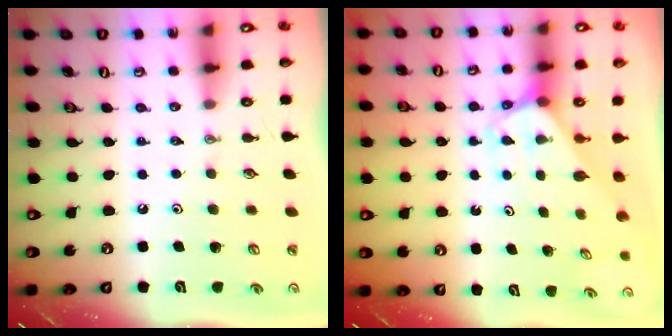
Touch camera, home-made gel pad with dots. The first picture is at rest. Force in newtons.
{"total": 2.4, "press": 2.4, "slide": 0.2}